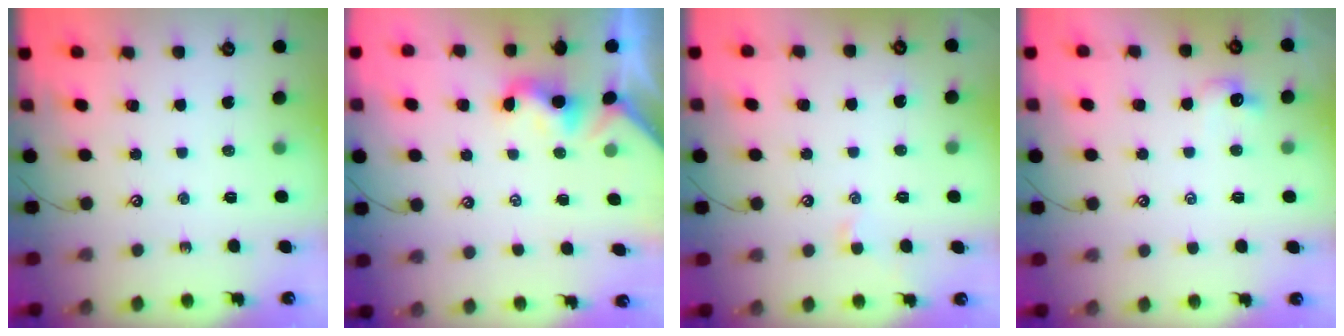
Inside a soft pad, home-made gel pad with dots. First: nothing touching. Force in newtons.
{"total": 1.8, "press": 1.7, "slide": 0.5}
{"total": 0.5, "press": 0.3, "slide": 0.4}
{"total": 1.6, "press": 1.6, "slide": 0.3}